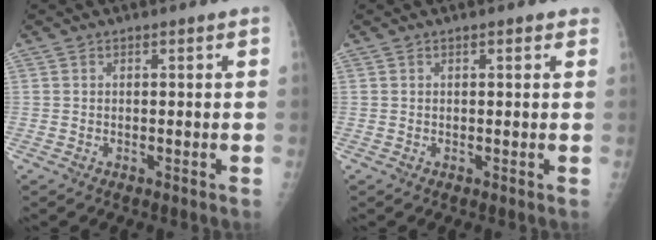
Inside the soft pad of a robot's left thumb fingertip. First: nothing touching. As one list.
[{"total": 1.0, "force": [0.5, 0.5, 0.7], "torque": [-0.005, 0.000, 0.002]}]